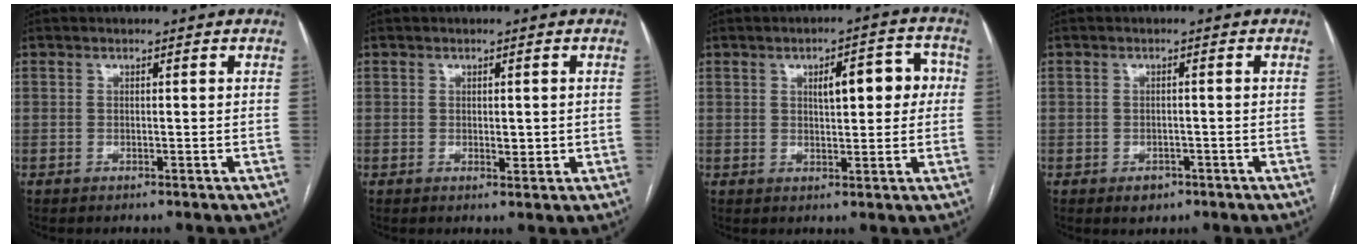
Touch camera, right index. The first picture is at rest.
{"total": 1.8, "force": [-0.1, 0.9, 1.6], "torque": [-0.023, -0.003, 0.003]}
{"total": 7.5, "force": [1.6, 2.8, 6.7], "torque": [-0.086, 0.027, 0.024]}
{"total": 2.3, "force": [-1.3, 1.6, 0.9], "torque": [-0.009, 0.003, -0.010]}